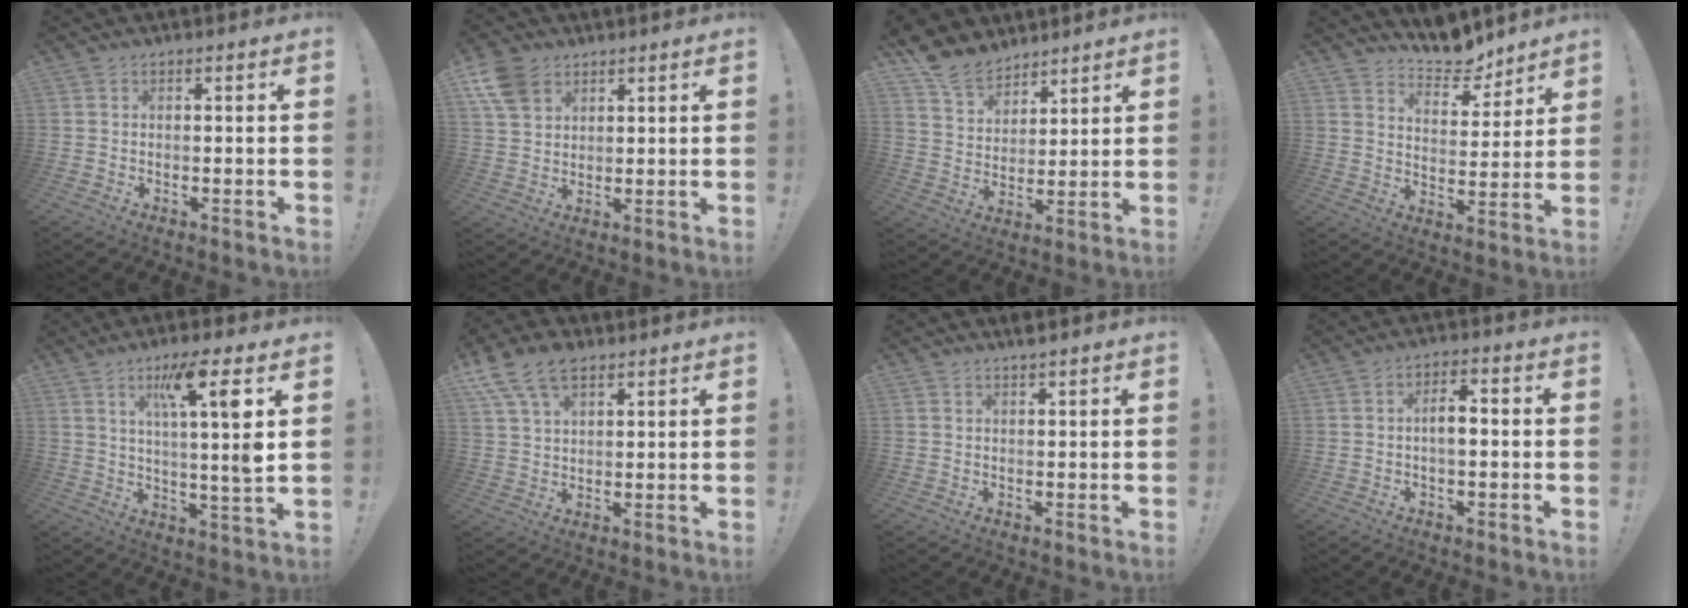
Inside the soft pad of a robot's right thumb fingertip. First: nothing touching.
{"total": 8.5, "force": [5.0, 5.8, 3.8], "torque": [-0.075, -0.018, 0.099]}
{"total": 10.8, "force": [9.0, 5.7, 2.1], "torque": [-0.046, -0.066, 0.178]}
{"total": 10.1, "force": [9.1, 3.5, 2.7], "torque": [-0.036, -0.076, 0.169]}
{"total": 12.5, "force": [4.7, -0.8, 11.5], "torque": [-0.192, -0.017, 0.057]}
{"total": 11.2, "force": [6.4, 6.4, 6.6], "torque": [-0.118, -0.017, 0.125]}
{"total": 1.7, "force": [1.5, -0.3, 0.9], "torque": [-0.014, -0.007, 0.025]}
{"total": 4.9, "force": [-0.4, 1.9, 4.5], "torque": [-0.068, 0.007, -0.011]}